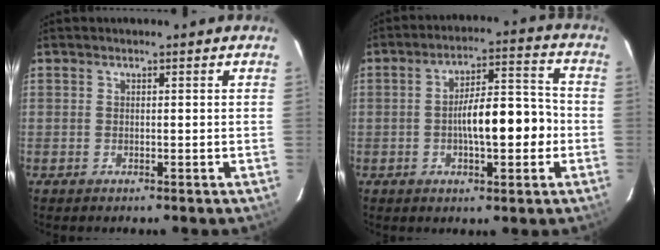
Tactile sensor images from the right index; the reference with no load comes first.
{"total": 10.7, "force": [-2.2, 3.3, 9.9], "torque": [-0.159, 0.015, -0.029]}